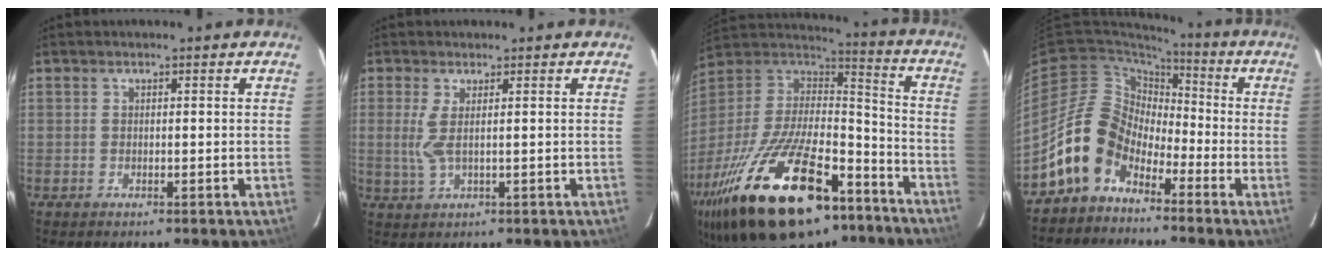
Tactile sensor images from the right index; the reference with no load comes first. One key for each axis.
{"total": 3.6, "fx": 0.6, "fy": 0.5, "fz": 3.5, "tx": -0.079, "ty": -0.005, "tz": 0.011}
{"total": 35.7, "fx": -22.2, "fy": 14.9, "fz": 23.6, "tx": -0.459, "ty": -0.032, "tz": -0.341}
{"total": 12.1, "fx": -7.1, "fy": 8.2, "fz": 5.4, "tx": -0.111, "ty": 0.028, "tz": -0.137}